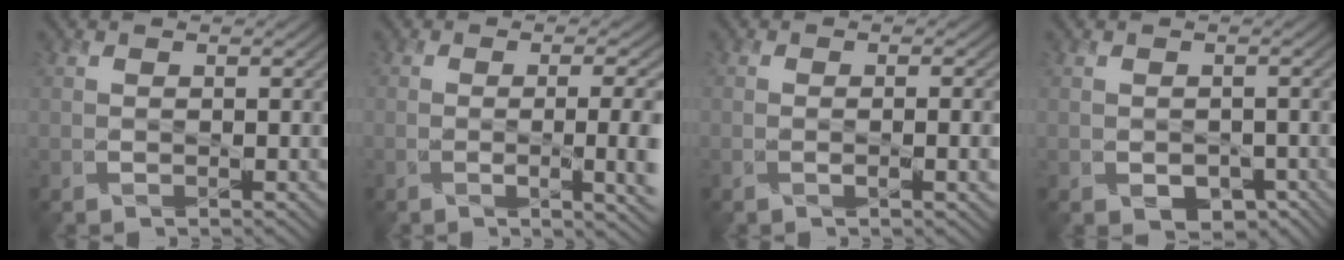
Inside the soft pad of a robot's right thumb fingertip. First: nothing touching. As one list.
[{"total": 7.4, "force": [-1.0, 2.5, 6.9], "torque": [-0.074, -0.002, -0.013]}, {"total": 2.6, "force": [-0.5, 0.4, 2.5], "torque": [-0.037, 0.004, -0.011]}, {"total": 2.5, "force": [-1.2, 1.8, 1.3], "torque": [-0.024, -0.018, -0.014]}]